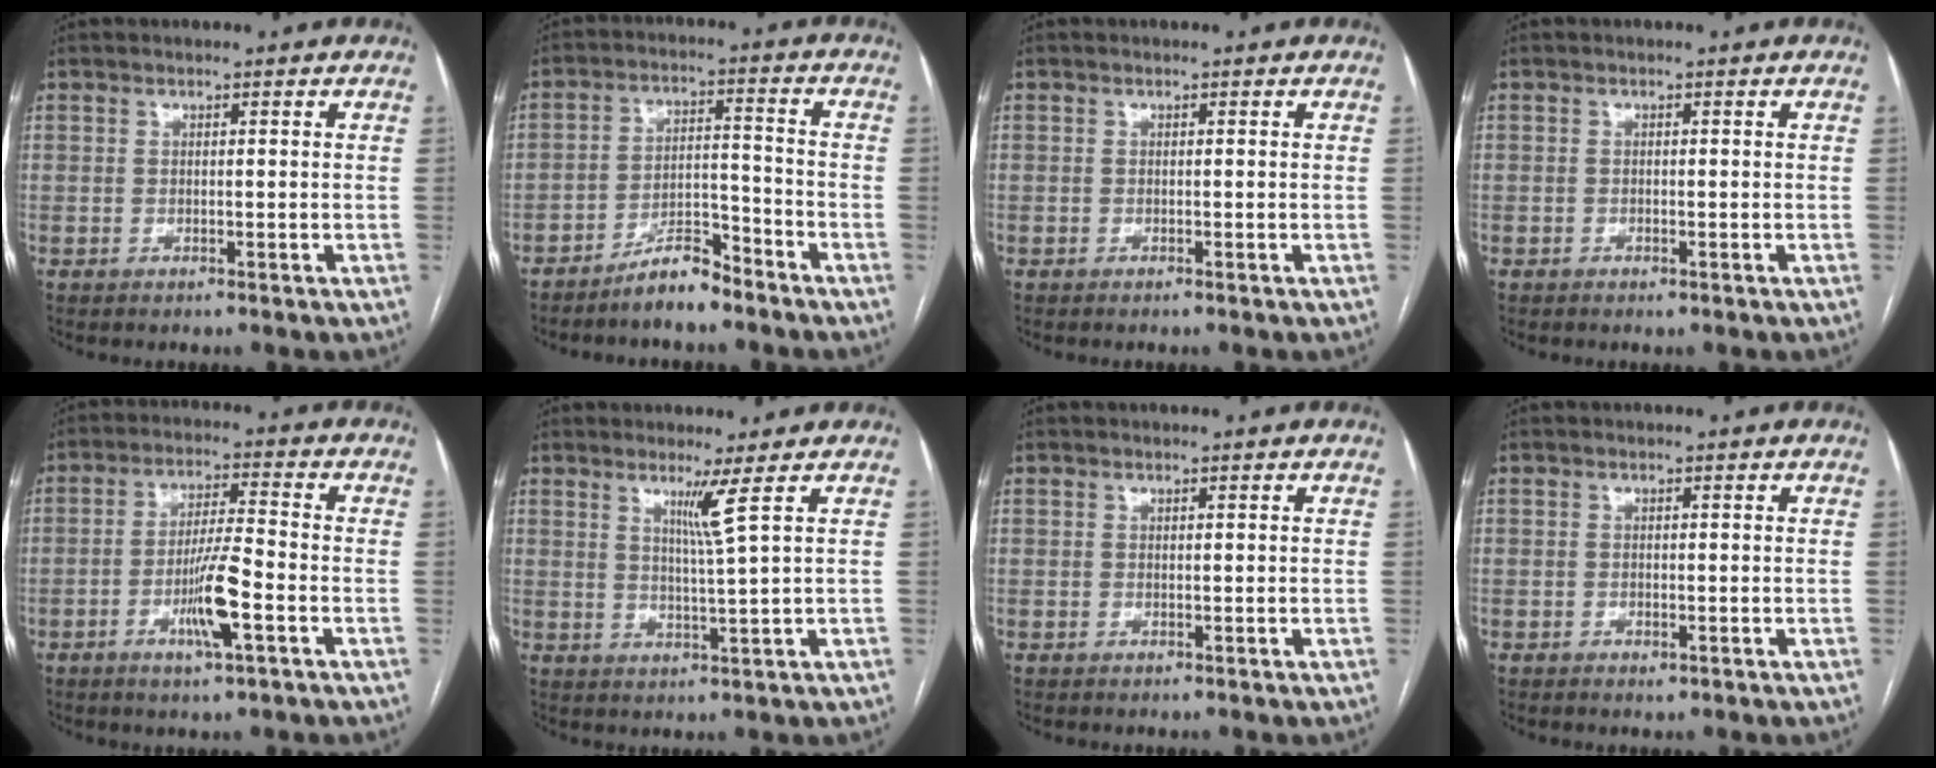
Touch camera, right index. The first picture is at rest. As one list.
[{"total": 6.6, "force": [-5.6, 1.5, 3.2], "torque": [-0.052, 0.006, -0.102]}, {"total": 0.0}, {"total": 0.5, "force": [-0.4, 0.2, 0.3], "torque": [-0.007, 0.000, -0.004]}, {"total": 8.3, "force": [-3.1, 0.6, 7.7], "torque": [-0.145, -0.004, -0.056]}, {"total": 3.8, "force": [1.9, -1.7, 2.8], "torque": [-0.055, -0.018, 0.042]}, {"total": 0.0}, {"total": 0.9, "force": [-0.5, 0.5, 0.6], "torque": [-0.008, 0.000, -0.003]}]